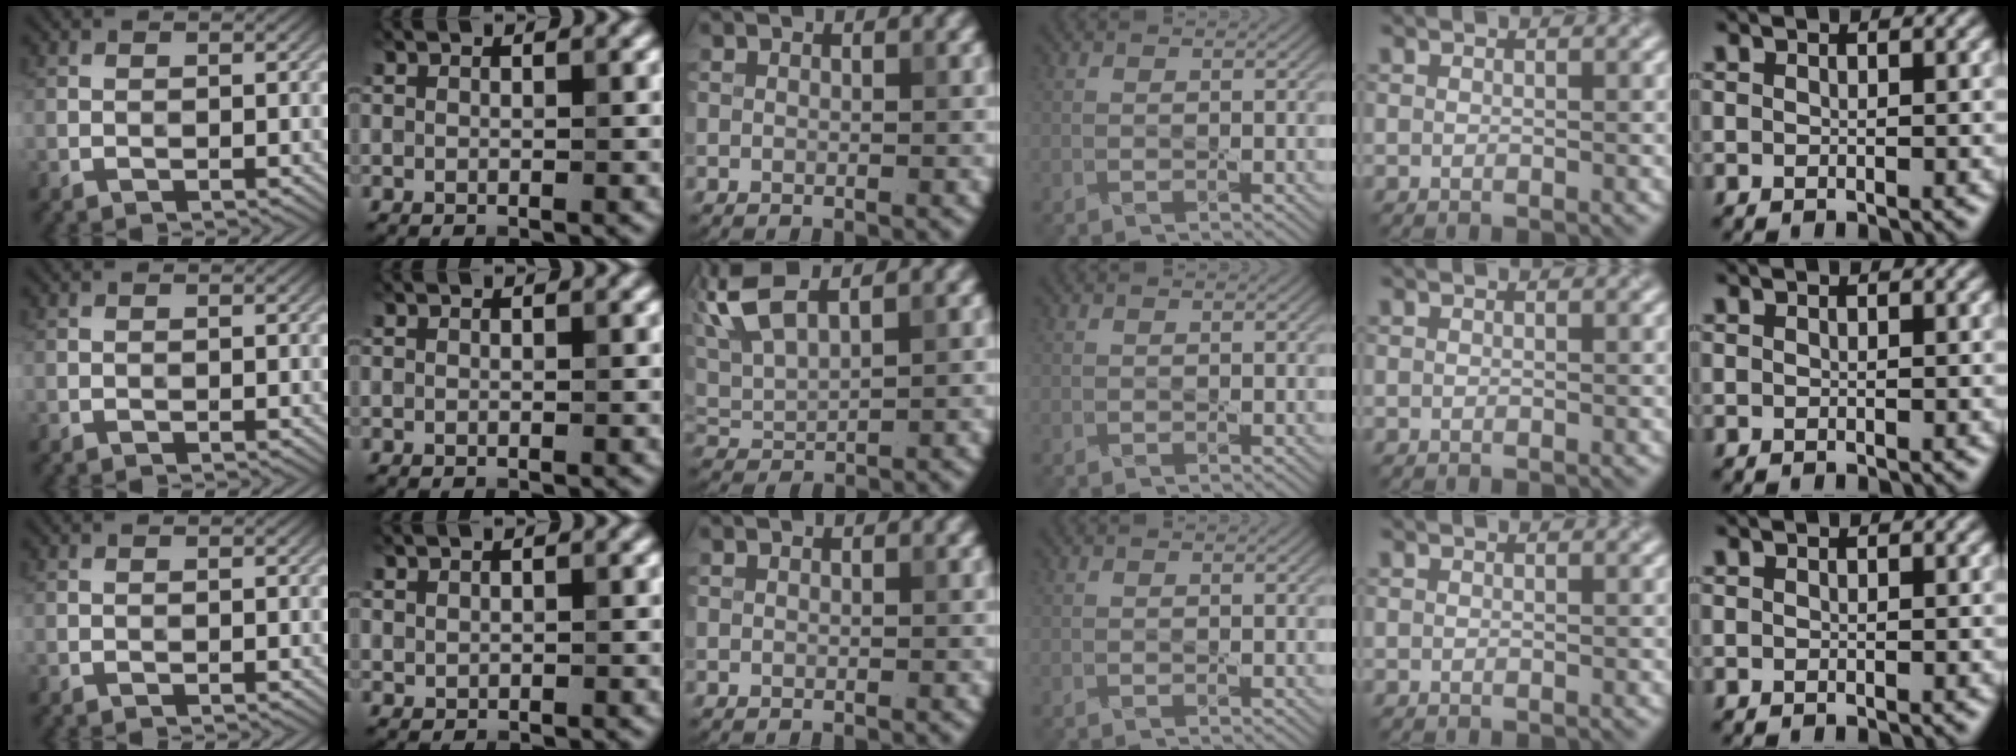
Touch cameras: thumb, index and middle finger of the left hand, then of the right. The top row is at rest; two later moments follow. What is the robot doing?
{"motion": "press", "object": "mouse"}